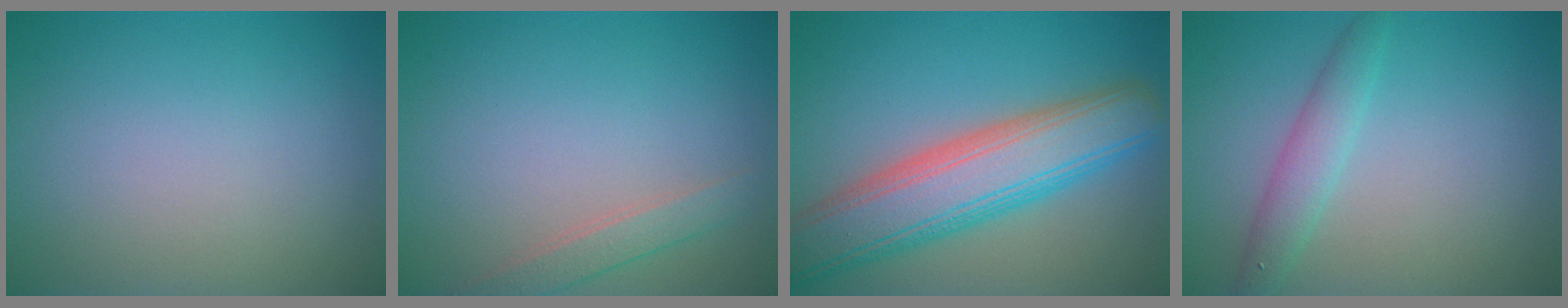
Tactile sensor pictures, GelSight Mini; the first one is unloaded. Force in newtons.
{"total": 1.8, "press": 1.8, "slide": 0.1}
{"total": 8.9, "press": 8.9, "slide": 0.2}
{"total": 2.5, "press": 2.5, "slide": 0.2}